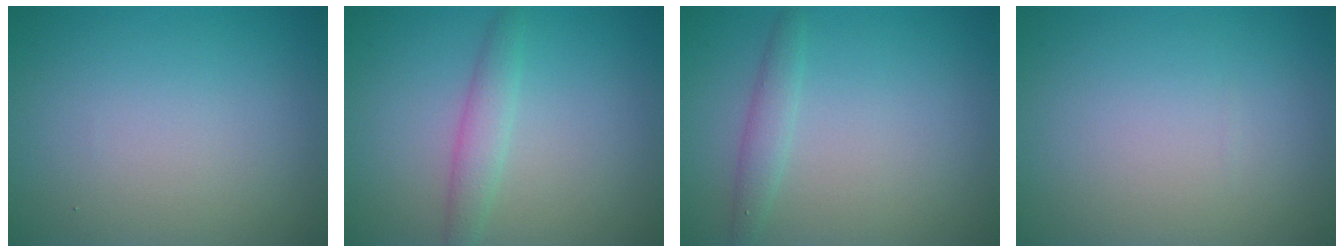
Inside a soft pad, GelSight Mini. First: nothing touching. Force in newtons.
{"total": 2.2, "press": 2.2, "slide": 0.0}
{"total": 1.6, "press": 1.6, "slide": 0.0}
{"total": 0.0}